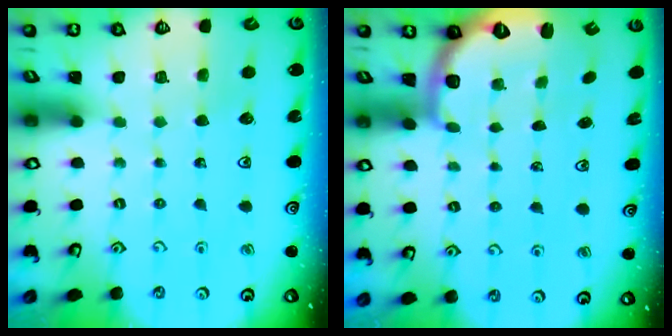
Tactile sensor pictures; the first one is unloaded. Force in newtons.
{"total": 2.3, "press": 1.7, "slide": 1.6}